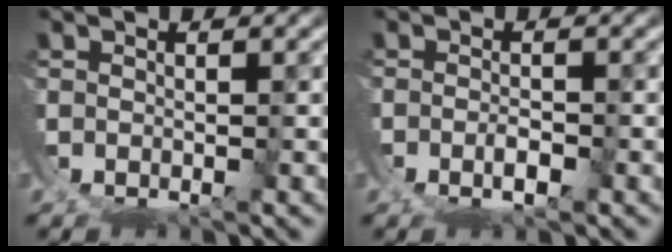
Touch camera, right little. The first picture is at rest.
{"total": 1.7, "force": [-0.8, -0.4, 1.5], "torque": [-0.019, -0.003, -0.015]}